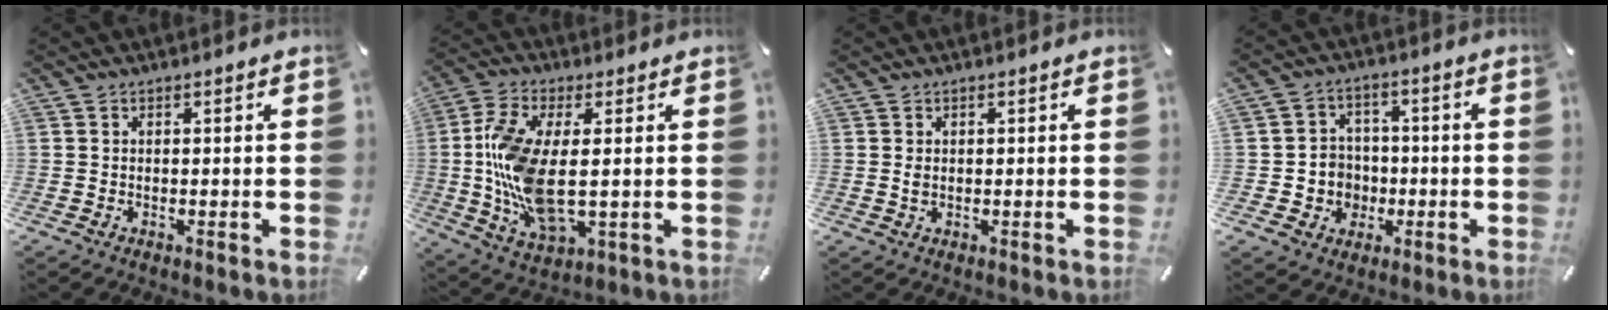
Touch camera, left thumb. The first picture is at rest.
{"total": 14.6, "force": [0.4, 6.6, 13.0], "torque": [-0.283, -0.016, 0.010]}
{"total": 1.0, "force": [0.0, 0.6, 0.8], "torque": [-0.017, 0.003, -0.001]}
{"total": 7.1, "force": [-1.1, 7.0, 0.8], "torque": [-0.028, 0.008, -0.016]}